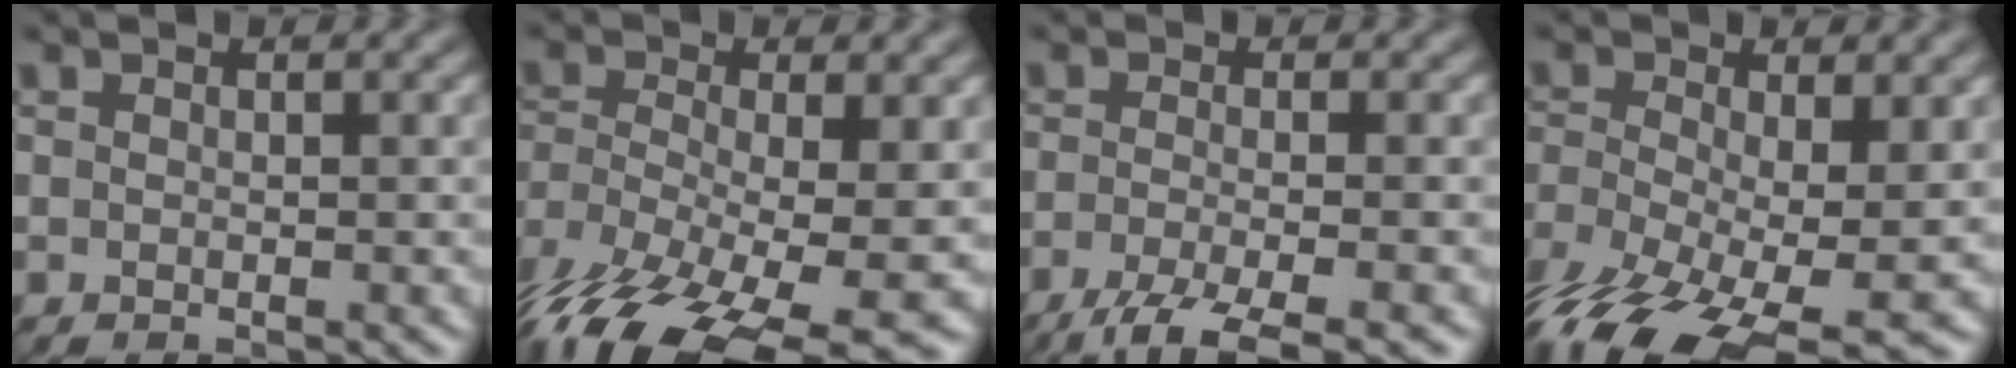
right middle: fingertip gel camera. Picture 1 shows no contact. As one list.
[{"total": 12.3, "force": [-7.6, 4.0, 8.8], "torque": [-0.186, -0.026, -0.114]}, {"total": 5.2, "force": [-3.7, 0.9, 3.5], "torque": [-0.055, -0.006, -0.076]}, {"total": 9.8, "force": [-5.8, 2.9, 7.4], "torque": [-0.147, -0.025, -0.106]}]